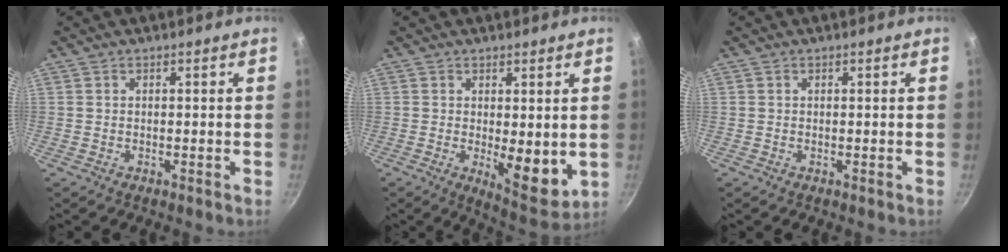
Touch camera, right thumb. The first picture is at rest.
{"total": 8.7, "force": [-0.1, 3.7, 7.9], "torque": [-0.090, -0.026, 0.009]}
{"total": 0.0}